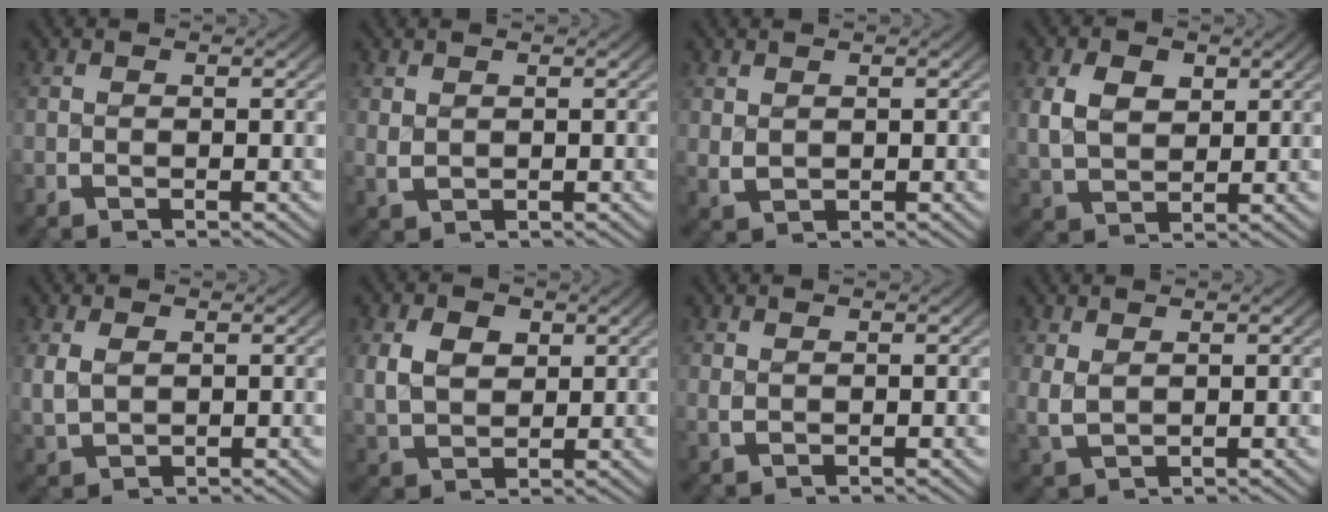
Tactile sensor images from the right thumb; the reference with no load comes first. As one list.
[{"total": 1.1, "force": [0.7, 0.6, 0.5], "torque": [-0.014, -0.002, 0.021]}, {"total": 1.4, "force": [0.6, 1.0, 0.8], "torque": [-0.018, -0.006, 0.023]}, {"total": 4.7, "force": [1.4, 3.3, 3.0], "torque": [-0.057, -0.013, 0.040]}, {"total": 2.2, "force": [0.8, 1.5, 1.4], "torque": [-0.035, -0.005, 0.028]}, {"total": 4.2, "force": [1.3, 3.0, 2.7], "torque": [-0.048, -0.010, 0.037]}, {"total": 0.5, "force": [0.4, 0.1, 0.3], "torque": [-0.011, -0.002, 0.010]}, {"total": 2.0, "force": [1.0, 1.2, 1.2], "torque": [-0.035, -0.008, 0.031]}]